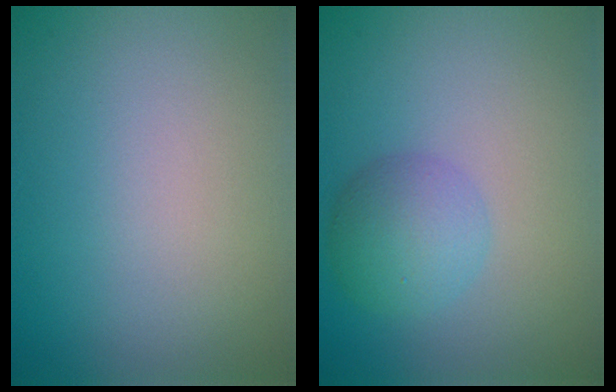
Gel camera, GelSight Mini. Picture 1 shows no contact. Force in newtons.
{"total": 3.5, "press": 3.5, "slide": 0.1}